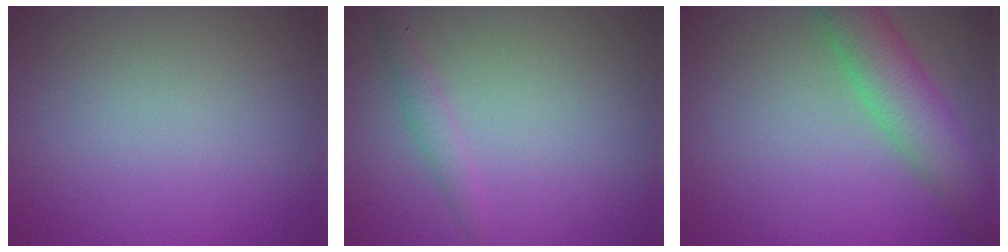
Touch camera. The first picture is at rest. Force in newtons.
{"total": 1.3, "press": 1.3, "slide": 0.1}
{"total": 5.8, "press": 5.8, "slide": 0.2}